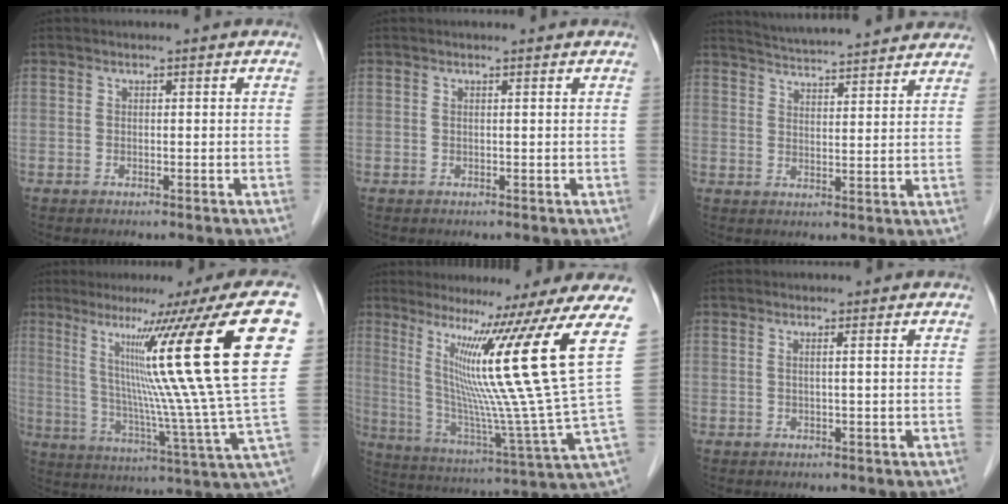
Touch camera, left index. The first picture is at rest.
{"total": 0.7, "force": [0.6, 0.0, 0.3], "torque": [-0.012, 0.001, 0.008]}
{"total": 16.7, "force": [15.6, 1.3, 5.9], "torque": [-0.093, 0.021, 0.207]}
{"total": 24.6, "force": [8.1, -1.2, 23.2], "torque": [-0.334, 0.009, 0.106]}
{"total": 21.0, "force": [9.2, -3.3, 18.6], "torque": [-0.281, -0.032, 0.133]}
{"total": 0.9, "force": [0.2, -0.2, 0.8], "torque": [-0.021, 0.006, 0.003]}